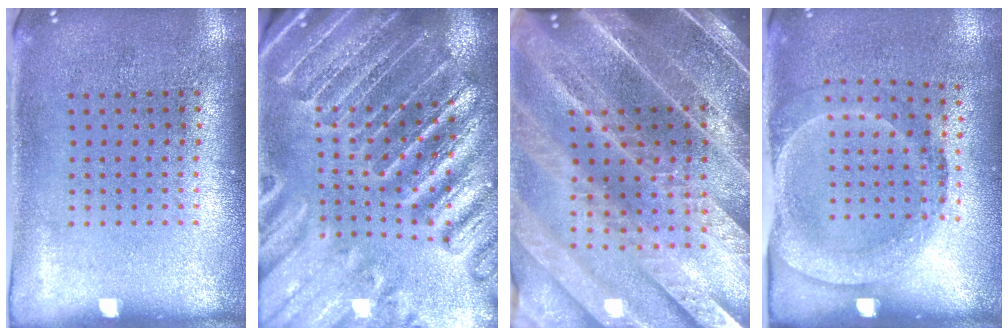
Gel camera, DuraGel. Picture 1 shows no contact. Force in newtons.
{"total": 3.6, "press": 3.5, "slide": 0.9}
{"total": 5.6, "press": 4.7, "slide": 3.0}
{"total": 1.7, "press": 1.2, "slide": 1.2}